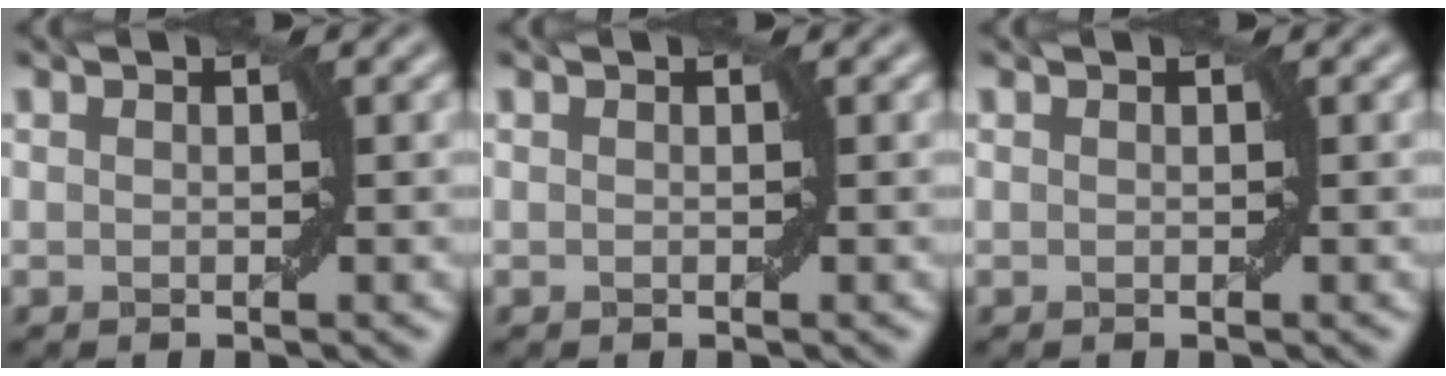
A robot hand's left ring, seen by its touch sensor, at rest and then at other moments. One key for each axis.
{"total": 0.0}
{"total": 0.0}